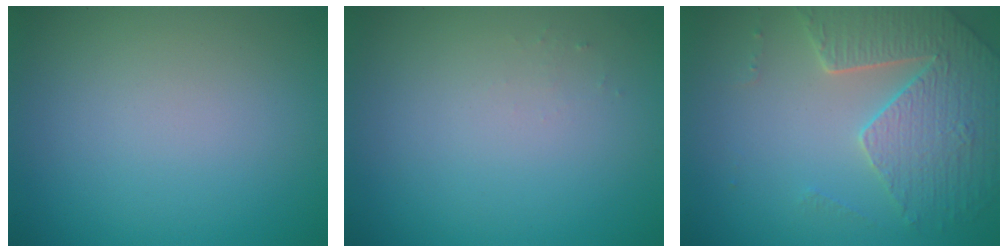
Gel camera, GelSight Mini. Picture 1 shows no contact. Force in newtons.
{"total": 0.5, "press": 0.5, "slide": 0.2}
{"total": 4.9, "press": 4.5, "slide": 1.9}